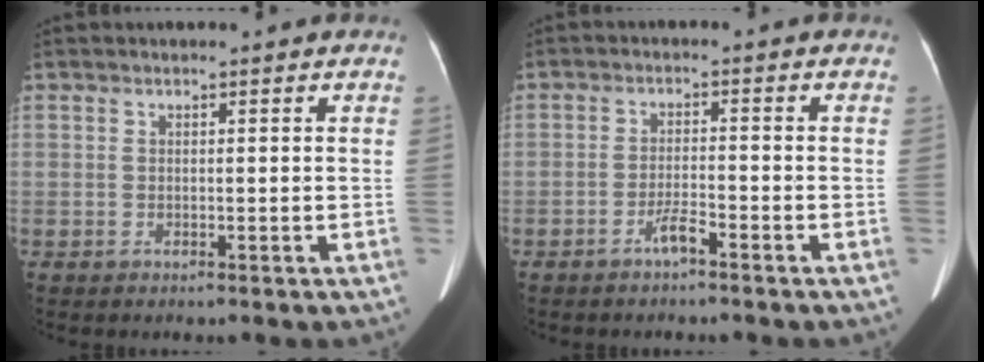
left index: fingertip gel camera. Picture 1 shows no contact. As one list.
[{"total": 2.7, "force": [-2.2, 0.1, 1.6], "torque": [-0.037, -0.005, -0.040]}]